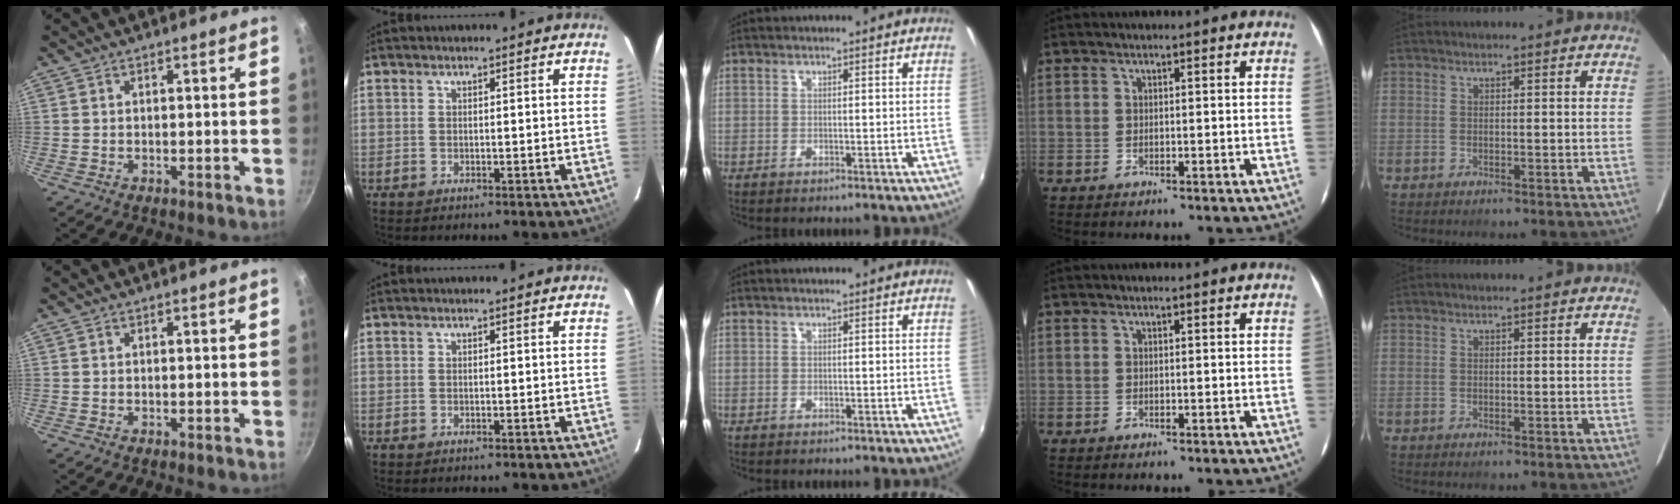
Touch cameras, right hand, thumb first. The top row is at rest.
{}